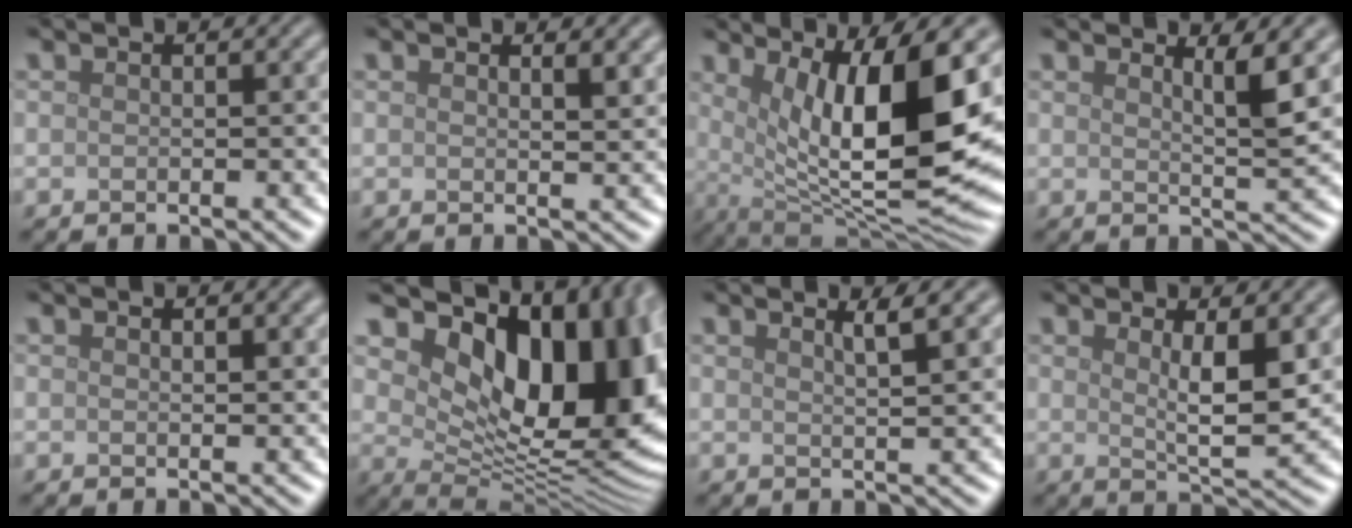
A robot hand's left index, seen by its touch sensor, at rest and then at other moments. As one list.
[{"total": 1.4, "force": [1.1, 0.5, 0.9], "torque": [-0.006, 0.000, 0.015]}, {"total": 13.2, "force": [2.7, 3.8, 12.4], "torque": [-0.183, -0.015, 0.051]}, {"total": 2.8, "force": [1.5, 0.4, 2.3], "torque": [-0.026, -0.003, 0.023]}, {"total": 1.3, "force": [0.9, 0.4, 0.9], "torque": [-0.010, 0.002, 0.014]}, {"total": 15.6, "force": [5.4, 8.4, 12.0], "torque": [-0.147, -0.007, 0.100]}, {"total": 2.3, "force": [1.5, 0.4, 1.7], "torque": [-0.014, 0.006, 0.021]}, {"total": 4.2, "force": [1.3, 1.0, 3.9], "torque": [-0.062, -0.011, 0.025]}]